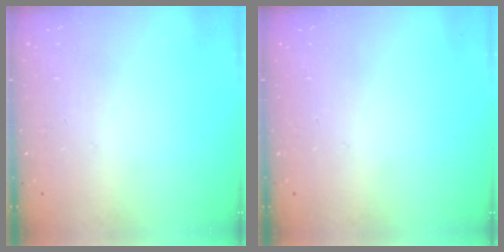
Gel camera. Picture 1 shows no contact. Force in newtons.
{"total": 0.0}